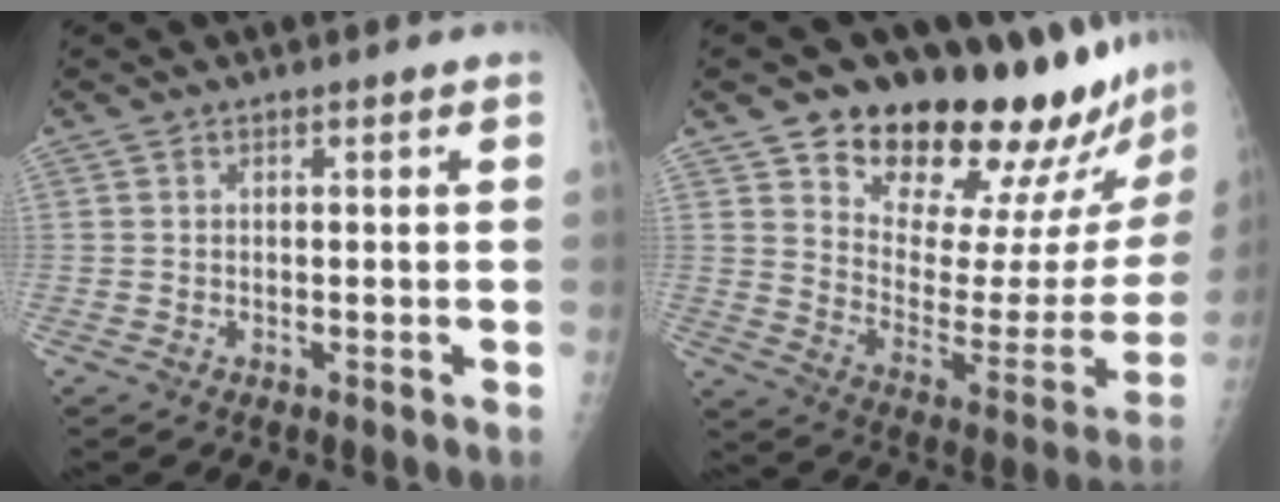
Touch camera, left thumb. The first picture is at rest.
{"total": 26.4, "force": [21.2, 8.4, 13.4], "torque": [-0.156, -0.136, 0.292]}